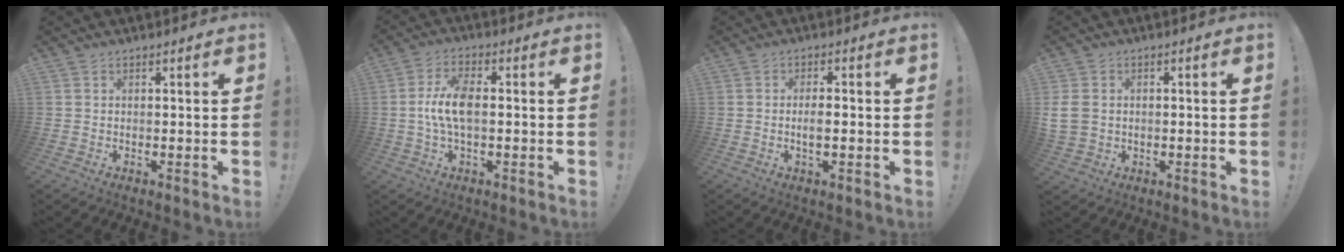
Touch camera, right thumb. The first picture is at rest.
{"total": 9.0, "force": [-0.4, 4.0, 8.0], "torque": [-0.163, 0.005, -0.007]}
{"total": 3.5, "force": [-0.7, 1.0, 3.2], "torque": [-0.057, -0.002, -0.018]}
{"total": 5.9, "force": [0.1, 4.8, 3.5], "torque": [-0.066, 0.002, 0.004]}